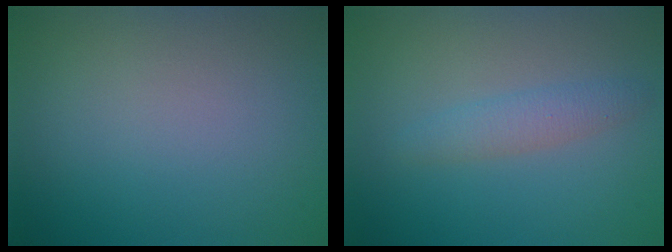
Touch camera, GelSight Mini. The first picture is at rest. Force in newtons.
{"total": 1.9, "press": 1.9, "slide": 0.1}